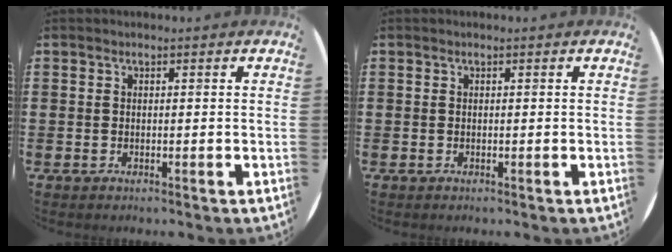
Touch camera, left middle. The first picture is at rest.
{"total": 0.0}